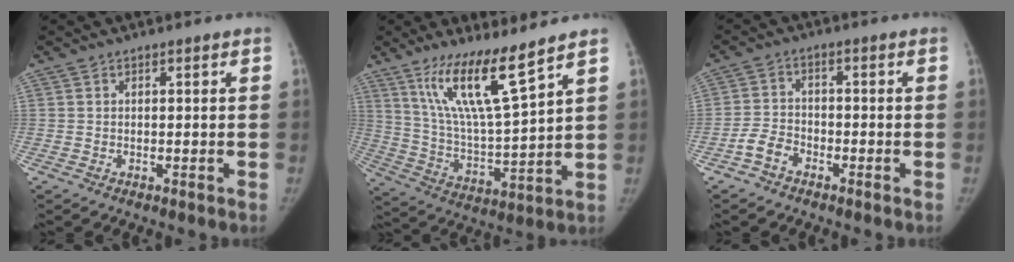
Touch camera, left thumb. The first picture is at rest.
{"total": 14.6, "force": [9.7, 1.5, 10.8], "torque": [-0.193, -0.066, 0.194]}
{"total": 4.3, "force": [-2.7, 2.8, 2.0], "torque": [-0.035, 0.019, -0.053]}